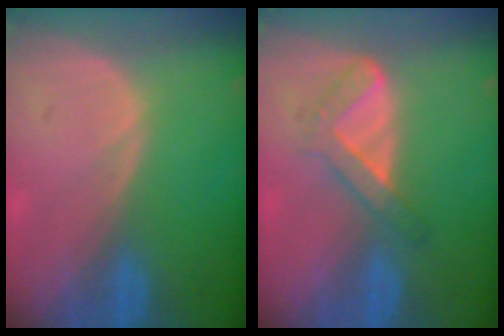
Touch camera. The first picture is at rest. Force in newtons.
{"total": 4.8, "press": 4.3, "slide": 2.1}